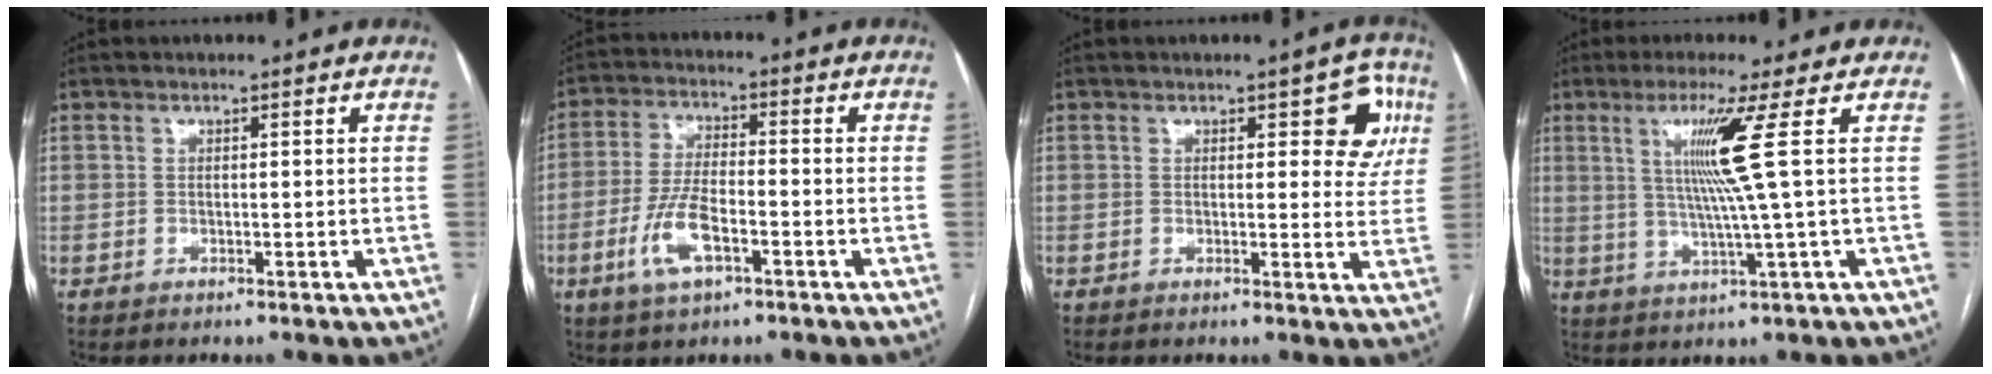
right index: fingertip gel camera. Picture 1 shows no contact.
{"total": 8.0, "force": [-3.3, 2.4, 6.9], "torque": [-0.150, -0.002, -0.063]}
{"total": 6.1, "force": [2.2, 2.7, 5.0], "torque": [-0.033, 0.012, 0.020]}
{"total": 7.7, "force": [2.1, -2.8, 6.8], "torque": [-0.133, -0.008, 0.051]}